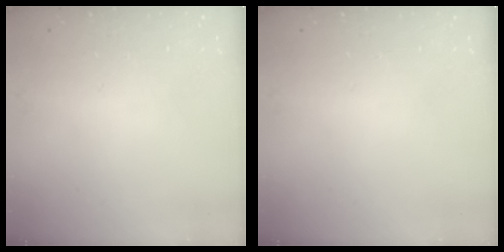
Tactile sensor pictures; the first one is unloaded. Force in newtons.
{"total": 0.0}